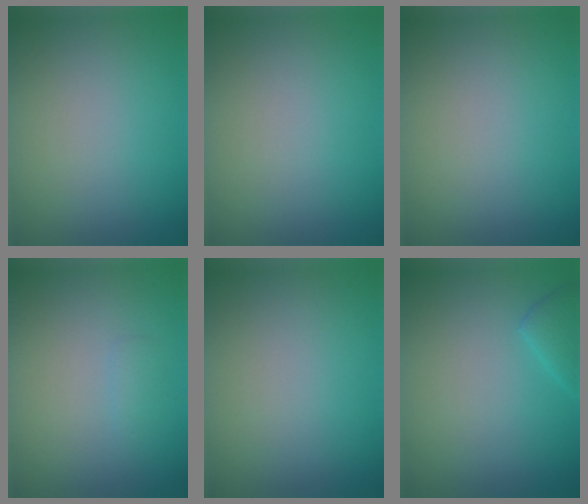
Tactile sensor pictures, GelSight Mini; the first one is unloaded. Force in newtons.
{"total": 0.0}
{"total": 0.0}
{"total": 0.7, "press": 0.7, "slide": 0.0}
{"total": 0.0}
{"total": 1.5, "press": 1.5, "slide": 0.2}